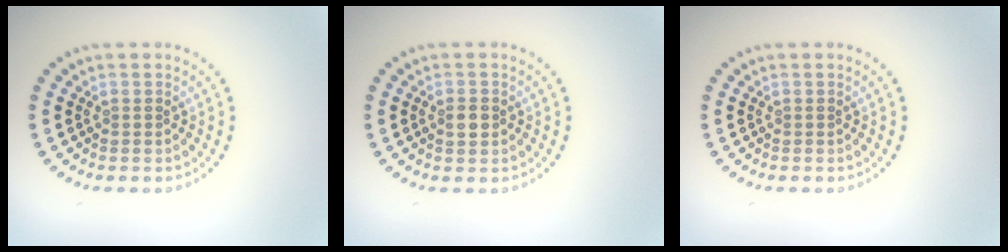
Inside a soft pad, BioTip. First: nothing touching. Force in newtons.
{"total": 1.5, "press": 1.5, "slide": 0.3}
{"total": 0.0}